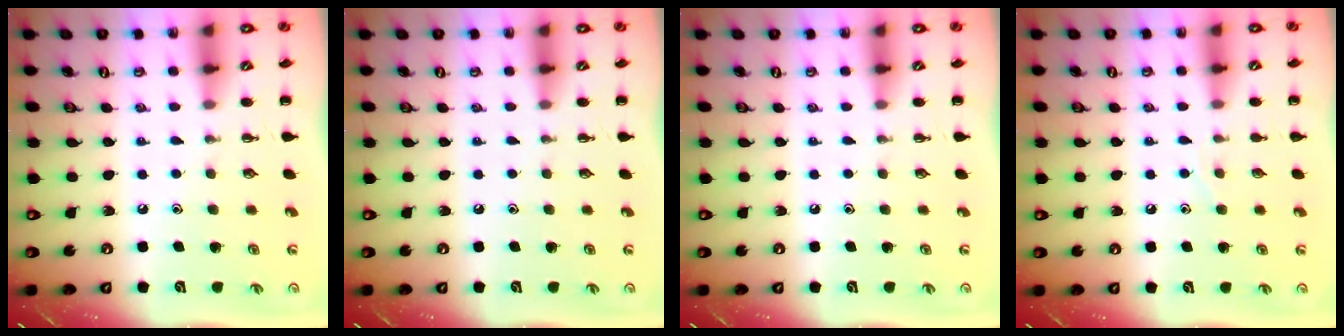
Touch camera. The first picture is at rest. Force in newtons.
{"total": 0.0}
{"total": 0.0}
{"total": 5.3, "press": 5.0, "slide": 1.6}